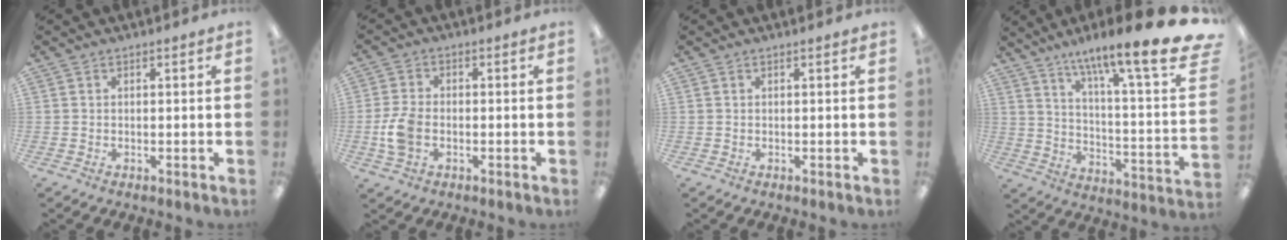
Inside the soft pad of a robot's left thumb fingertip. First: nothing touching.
{"total": 7.6, "force": [-1.5, 5.0, 5.5], "torque": [-0.121, 0.008, -0.029]}
{"total": 0.0}
{"total": 16.9, "force": [11.7, 1.7, 12.1], "torque": [-0.187, -0.091, 0.172]}